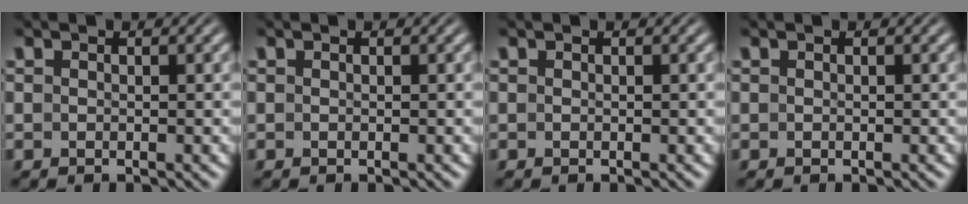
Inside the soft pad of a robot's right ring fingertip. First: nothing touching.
{"total": 0.0}
{"total": 0.0}
{"total": 0.0}